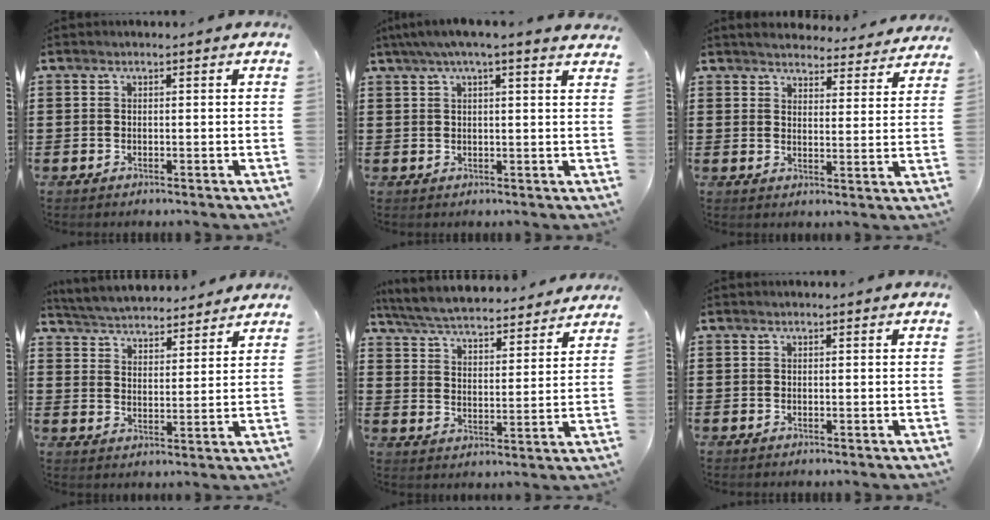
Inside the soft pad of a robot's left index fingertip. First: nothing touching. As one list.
[{"total": 3.5, "force": [2.6, 0.1, 2.4], "torque": [-0.053, -0.002, 0.046]}, {"total": 3.8, "force": [3.8, -0.1, 0.2], "torque": [-0.014, -0.032, 0.063]}, {"total": 4.5, "force": [4.5, -0.1, 0.0], "torque": [-0.023, -0.032, 0.077]}, {"total": 5.8, "force": [5.7, -0.1, 1.2], "torque": [-0.051, -0.042, 0.097]}, {"total": 0.0}]